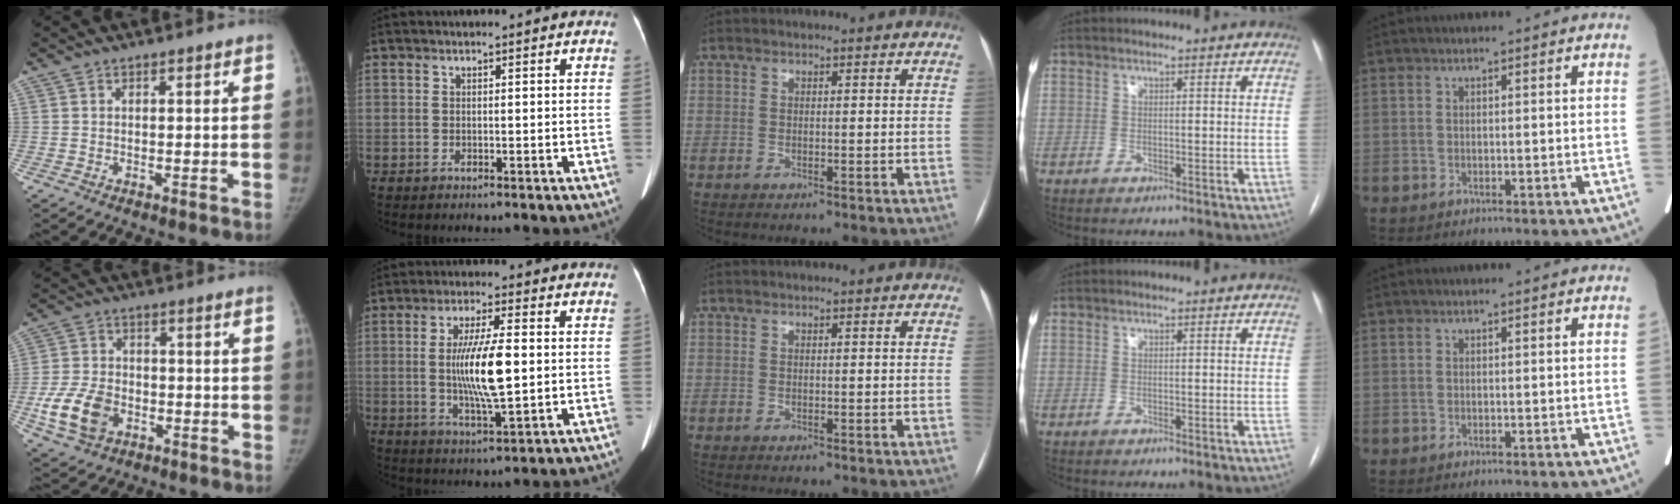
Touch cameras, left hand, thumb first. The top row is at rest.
{"thumb": {"total": 10.3, "force": [-3.6, 7.2, 6.5], "torque": [-0.119, 0.012, -0.062]}, "index": {"total": 10.3, "force": [0.1, 1.5, 10.2], "torque": [-0.196, -0.006, 0.002]}}